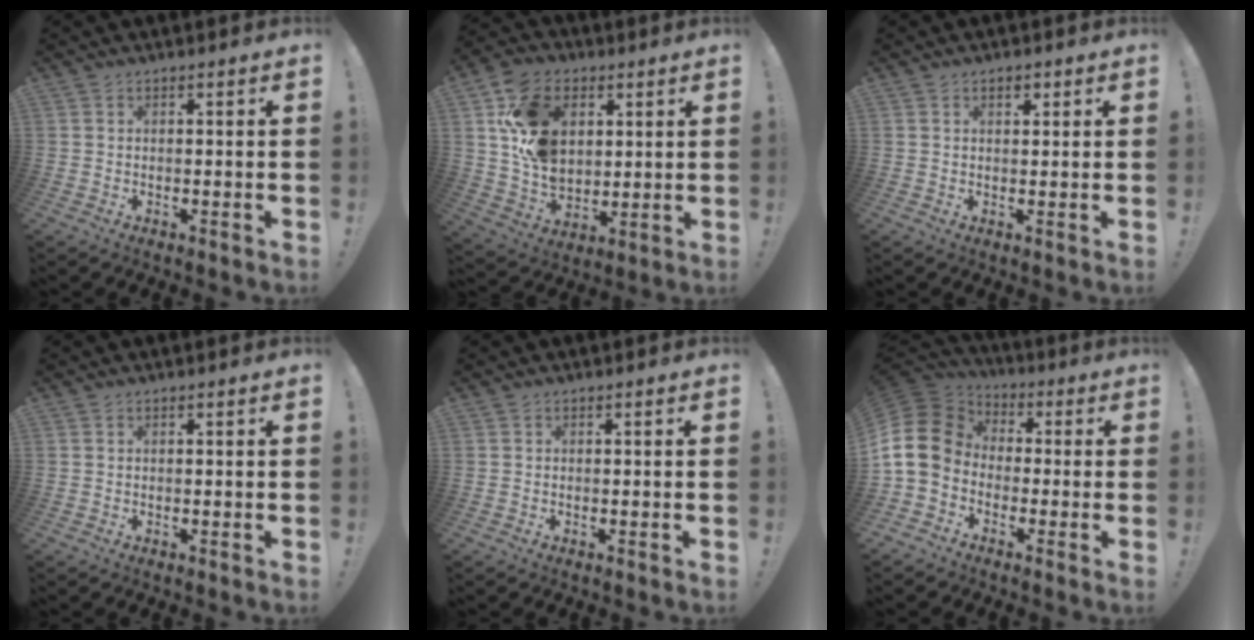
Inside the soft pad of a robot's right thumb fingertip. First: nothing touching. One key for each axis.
{"total": 17.8, "fx": 6.4, "fy": 13.1, "fz": 10.2, "tx": -0.185, "ty": -0.024, "tz": 0.127}
{"total": 2.2, "fx": 1.1, "fy": 1.2, "fz": 1.4, "tx": -0.022, "ty": 0.001, "tz": 0.018}
{"total": 0.0}
{"total": 0.0}
{"total": 13.9, "fx": 0.3, "fy": 11.1, "fz": 8.3, "tx": -0.157, "ty": 0.013, "tz": 0.010}